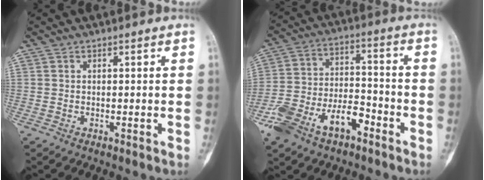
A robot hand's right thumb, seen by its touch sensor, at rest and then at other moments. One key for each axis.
{"total": 14.4, "fx": -8.0, "fy": 7.4, "fz": 9.5, "tx": -0.174, "ty": 0.056, "tz": -0.145}